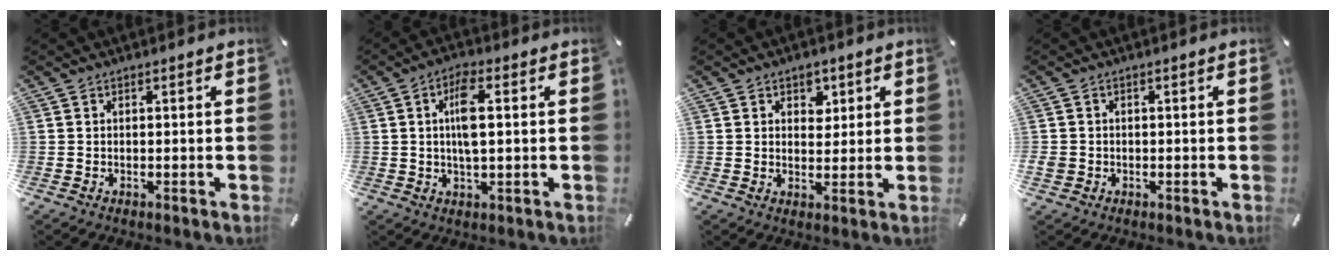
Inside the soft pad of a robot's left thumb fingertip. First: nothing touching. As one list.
[{"total": 7.2, "force": [0.9, 2.5, 6.7], "torque": [-0.137, 0.000, 0.009]}, {"total": 4.2, "force": [1.9, 3.4, 1.6], "torque": [-0.001, -0.008, 0.024]}, {"total": 2.1, "force": [-0.6, 1.8, 0.8], "torque": [-0.014, 0.003, -0.012]}]